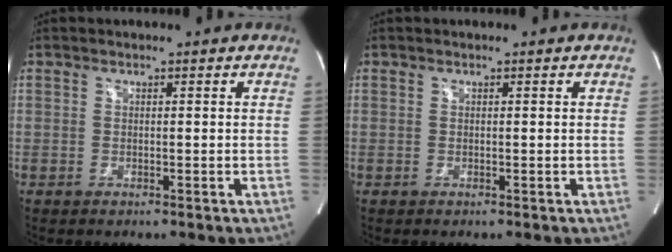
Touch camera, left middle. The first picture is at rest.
{"total": 0.0}